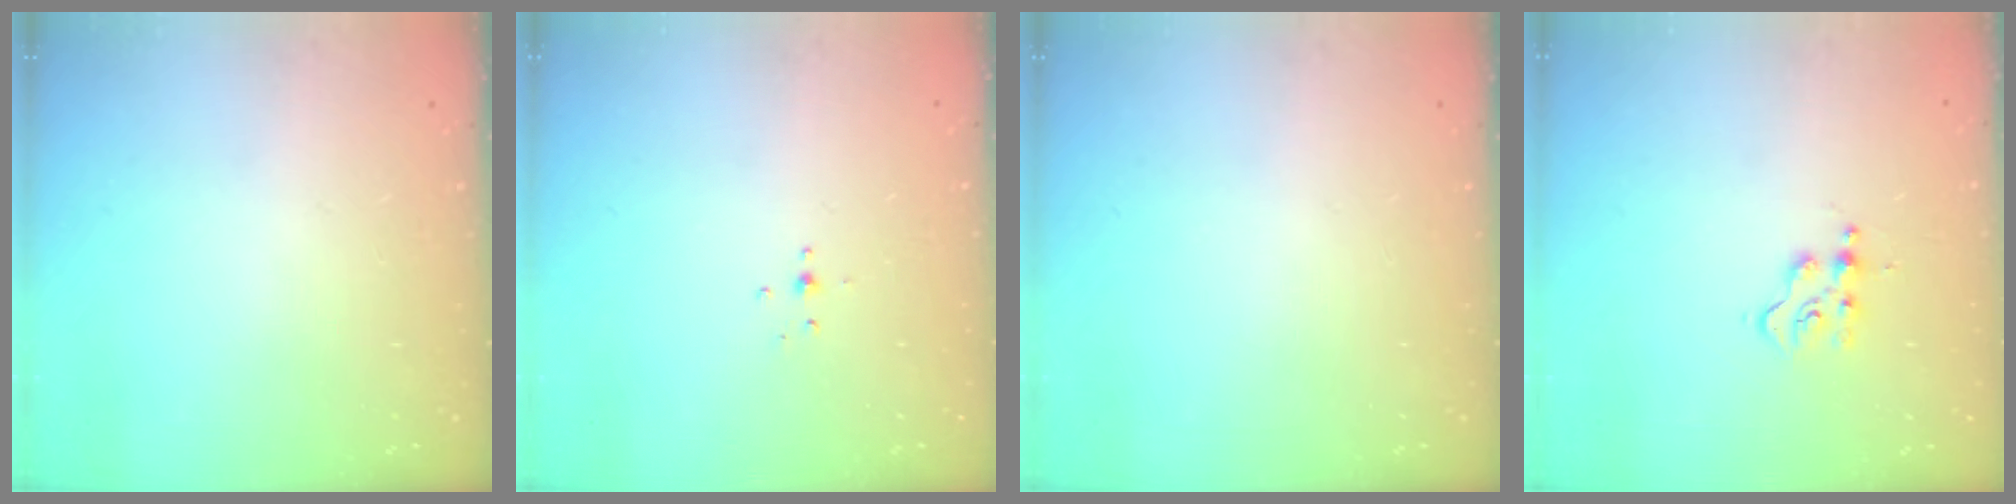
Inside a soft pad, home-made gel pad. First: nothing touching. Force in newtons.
{"total": 2.1, "press": 1.9, "slide": 0.8}
{"total": 0.0}
{"total": 3.5, "press": 3.5, "slide": 0.4}